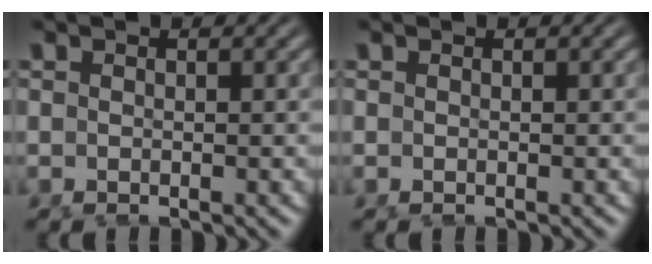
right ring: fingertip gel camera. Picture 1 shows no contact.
{"total": 0.0}